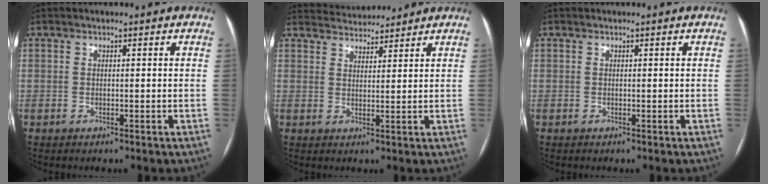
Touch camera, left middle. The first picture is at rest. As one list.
[{"total": 6.6, "force": [6.5, 0.8, 0.6], "torque": [-0.015, 0.025, 0.099]}, {"total": 0.0}]